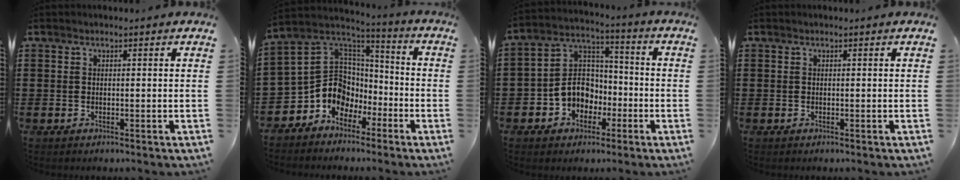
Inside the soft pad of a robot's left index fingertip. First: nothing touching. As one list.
[{"total": 9.5, "force": [-3.8, 8.3, 2.5], "torque": [-0.090, -0.002, -0.072]}, {"total": 7.5, "force": [-2.9, 6.6, 2.4], "torque": [-0.076, 0.012, -0.057]}, {"total": 0.0}]